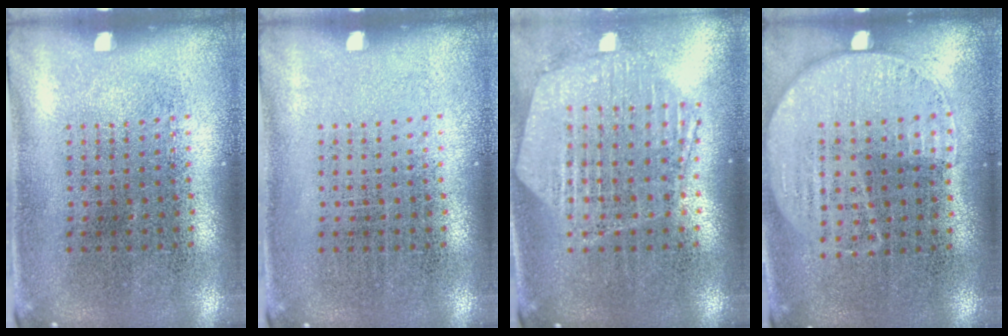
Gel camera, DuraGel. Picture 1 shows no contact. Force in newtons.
{"total": 0.0}
{"total": 1.2, "press": 1.2, "slide": 0.2}
{"total": 1.2, "press": 1.0, "slide": 0.6}